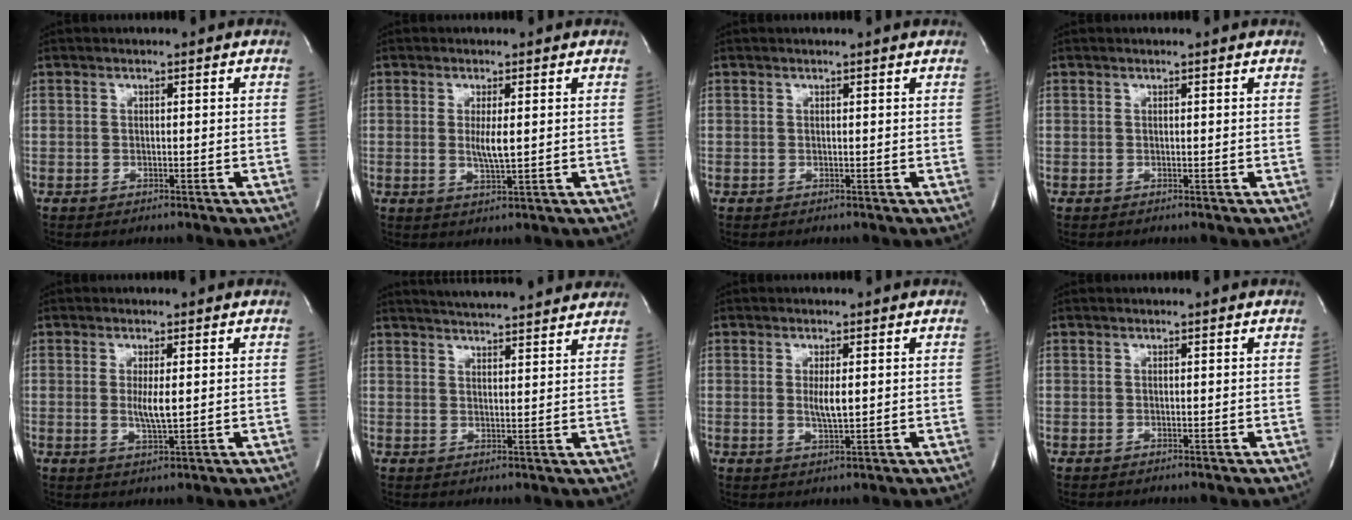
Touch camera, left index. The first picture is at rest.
{"total": 3.1, "force": [0.2, 0.3, 3.0], "torque": [-0.063, -0.011, 0.006]}
{"total": 1.1, "force": [1.1, -0.2, 0.3], "torque": [-0.014, -0.001, 0.012]}
{"total": 0.8, "force": [0.8, -0.1, 0.3], "torque": [-0.012, 0.001, 0.009]}
{"total": 3.1, "force": [0.1, 0.3, 3.1], "torque": [-0.065, -0.011, 0.005]}
{"total": 15.9, "force": [14.7, 1.4, 6.0], "torque": [-0.094, 0.018, 0.193]}
{"total": 2.8, "force": [0.2, 0.4, 2.8], "torque": [-0.057, -0.009, 0.005]}
{"total": 0.0}